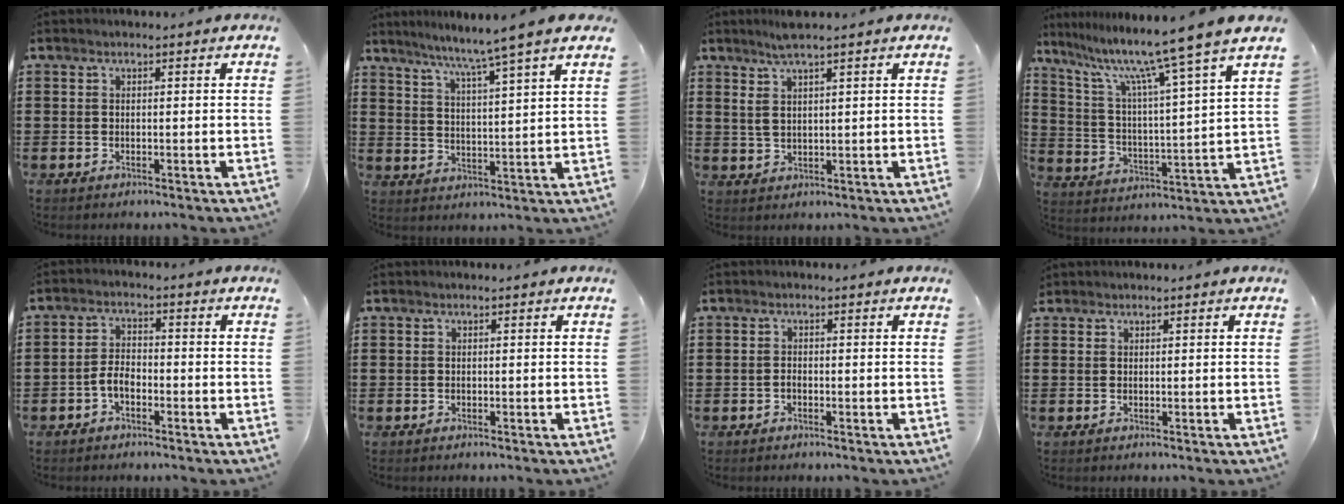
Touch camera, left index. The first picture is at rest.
{"total": 5.7, "force": [4.7, -1.5, 2.7], "torque": [-0.072, -0.037, 0.073]}
{"total": 3.9, "force": [2.3, 0.6, 3.0], "torque": [-0.064, 0.003, 0.041]}
{"total": 11.0, "force": [9.1, -1.3, 6.0], "torque": [-0.153, -0.060, 0.141]}
{"total": 3.3, "force": [-1.7, 1.6, 2.3], "torque": [-0.057, 0.002, -0.038]}
{"total": 0.0}
{"total": 0.7, "force": [-0.5, 0.4, 0.4], "torque": [-0.012, -0.003, -0.009]}
{"total": 0.7, "force": [0.6, 0.3, 0.1], "torque": [-0.004, 0.001, 0.012]}